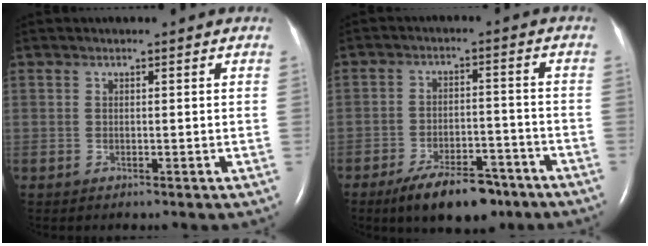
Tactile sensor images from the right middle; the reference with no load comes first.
{"total": 10.4, "force": [-7.5, 3.9, 6.0], "torque": [-0.097, -0.003, -0.121]}